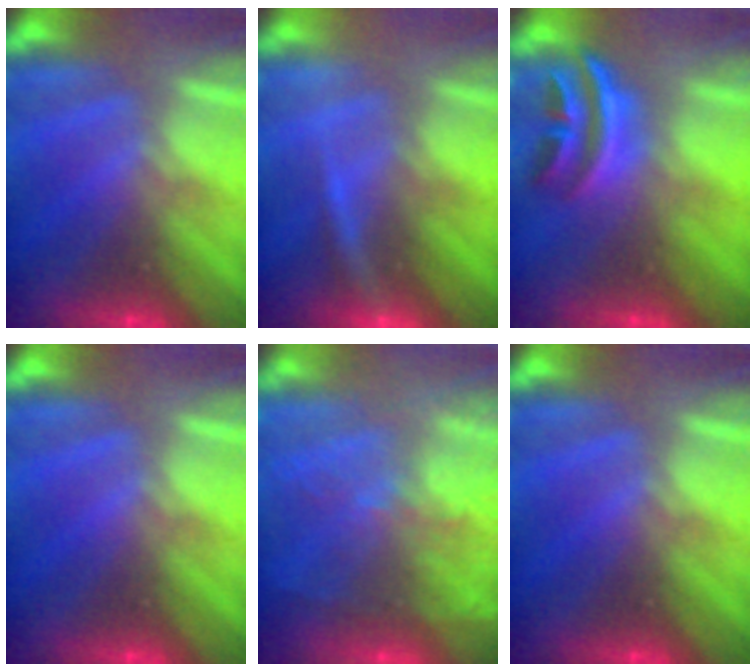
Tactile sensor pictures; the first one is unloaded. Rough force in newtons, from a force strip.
{"total": 3.0}
{"total": 2.9}
{"total": 0.0}
{"total": 7.7}
{"total": 0.0}